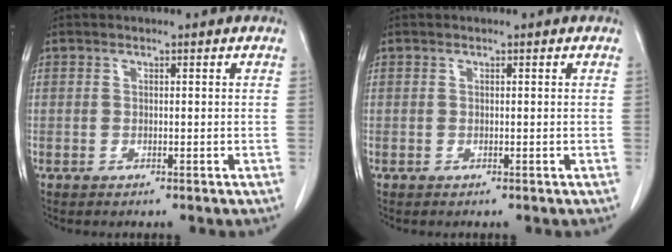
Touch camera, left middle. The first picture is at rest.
{"total": 0.0}